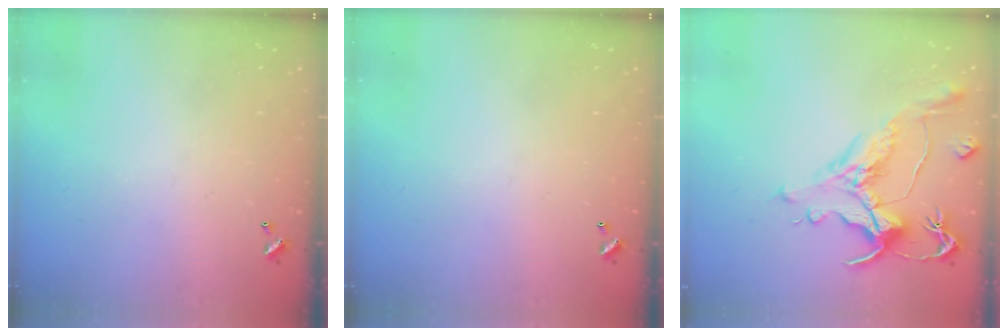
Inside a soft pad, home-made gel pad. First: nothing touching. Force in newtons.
{"total": 0.0}
{"total": 1.7, "press": 0.9, "slide": 1.4}